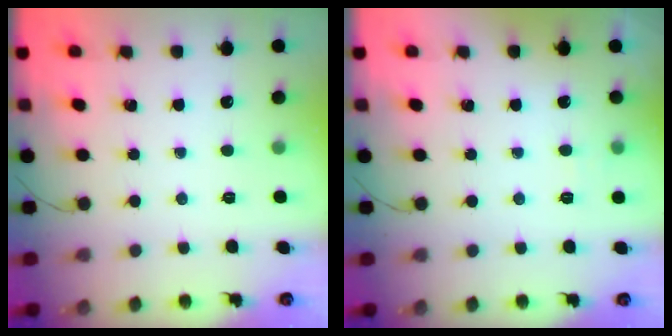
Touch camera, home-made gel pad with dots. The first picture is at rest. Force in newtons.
{"total": 2.6, "press": 2.1, "slide": 1.5}